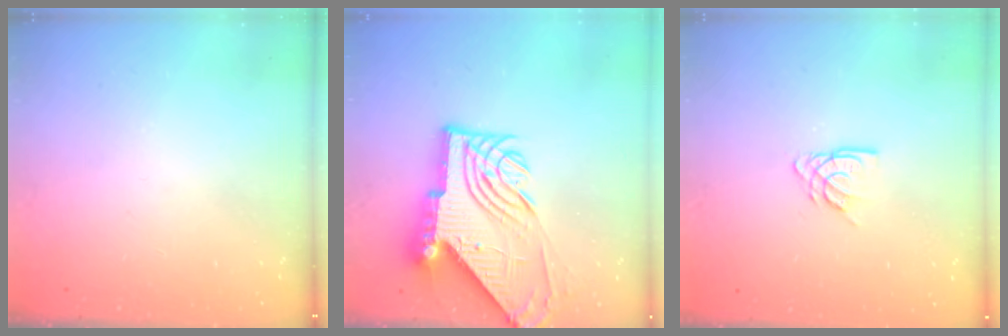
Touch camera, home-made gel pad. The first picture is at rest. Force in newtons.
{"total": 14.6, "press": 14.5, "slide": 1.6}
{"total": 5.3, "press": 5.3, "slide": 0.5}